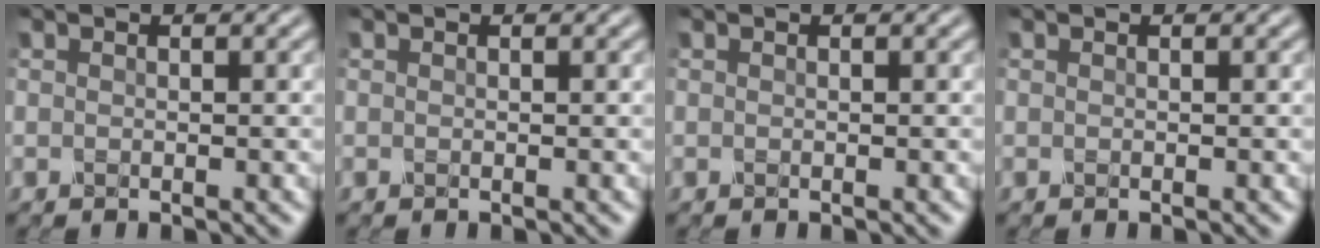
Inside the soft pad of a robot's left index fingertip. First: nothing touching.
{"total": 0.0}
{"total": 0.0}
{"total": 0.0}